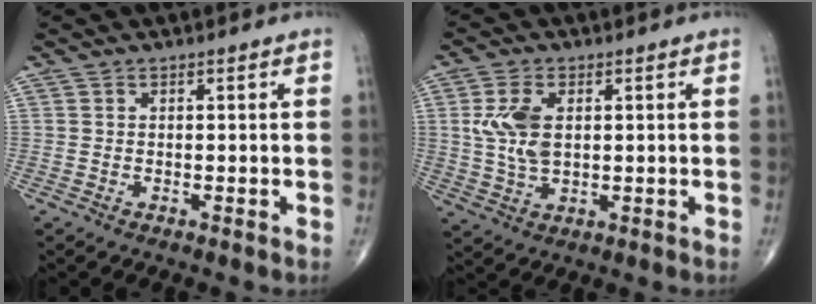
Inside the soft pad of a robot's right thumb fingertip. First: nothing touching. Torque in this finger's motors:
{"motor_torque": [0.71, 1.92, 0.79, -0.09, 0.09]}